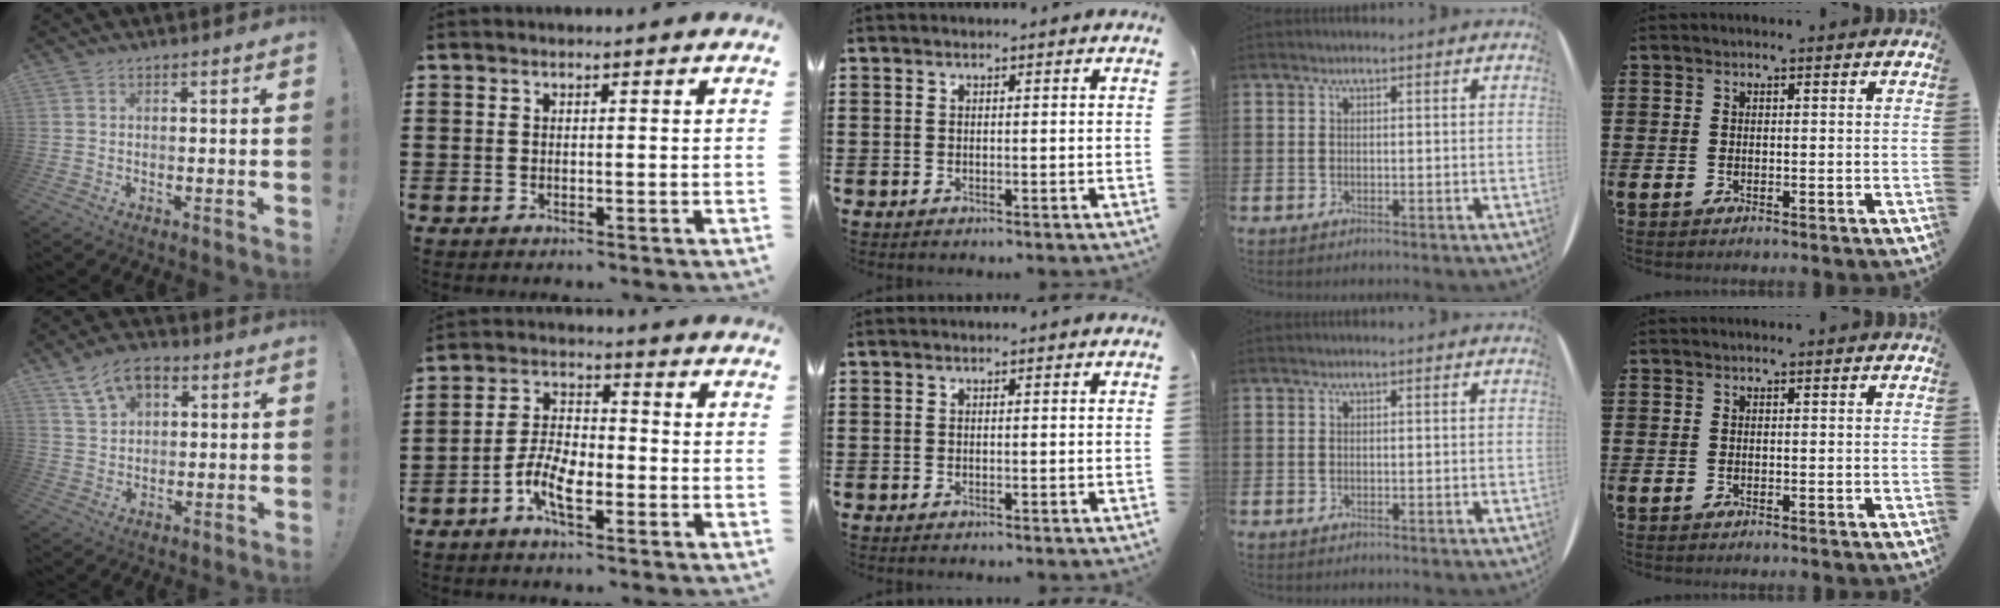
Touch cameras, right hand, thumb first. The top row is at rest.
{"thumb": {"total": 9.0, "force": [4.7, 5.5, 5.3], "torque": [-0.083, -0.010, 0.088]}, "index": {"total": 6.6, "force": [-3.1, 3.0, 5.1], "torque": [-0.120, 0.000, -0.064]}}